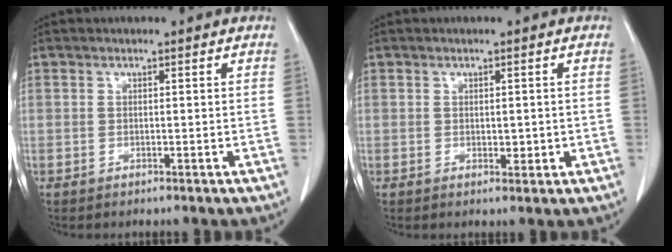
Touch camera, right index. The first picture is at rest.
{"total": 1.9, "force": [-0.1, 1.1, 1.5], "torque": [-0.018, -0.003, 0.004]}